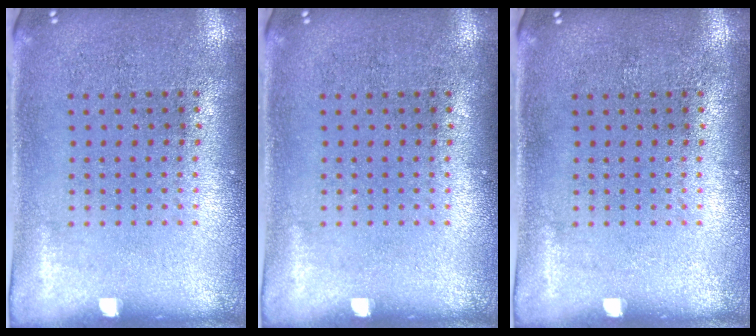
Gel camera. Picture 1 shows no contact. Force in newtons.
{"total": 0.0}
{"total": 0.0}